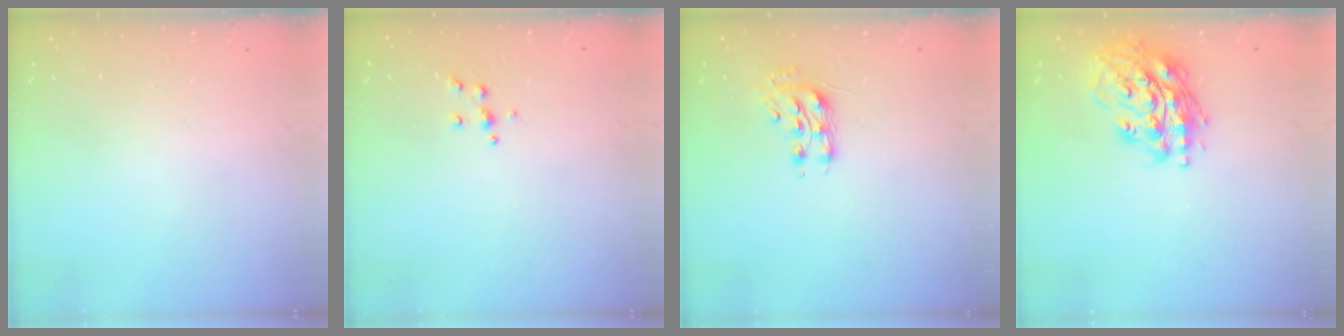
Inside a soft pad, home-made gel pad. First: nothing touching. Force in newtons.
{"total": 4.8, "press": 4.7, "slide": 0.6}
{"total": 8.1, "press": 8.0, "slide": 1.0}
{"total": 17.6, "press": 17.4, "slide": 2.6}